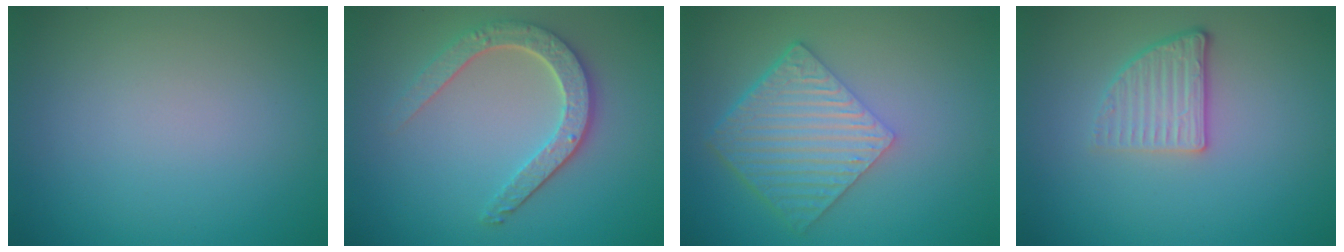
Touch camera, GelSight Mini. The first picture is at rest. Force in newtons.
{"total": 4.1, "press": 3.4, "slide": 2.3}
{"total": 6.5, "press": 4.6, "slide": 4.6}
{"total": 2.8, "press": 2.3, "slide": 1.6}